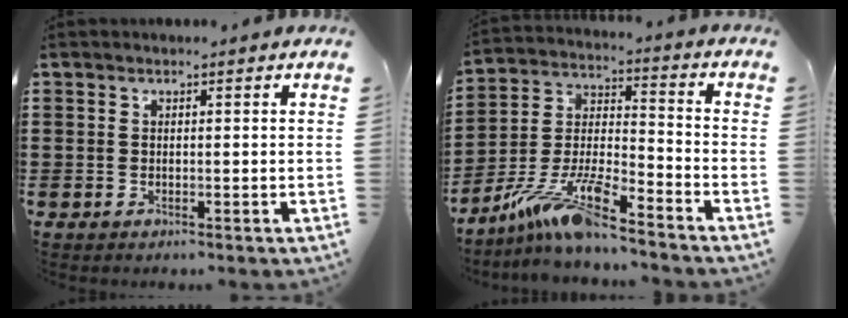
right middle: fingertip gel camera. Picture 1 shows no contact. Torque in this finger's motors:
{"motor_torque": [2.14, 0.00, 0.51, 0.21]}